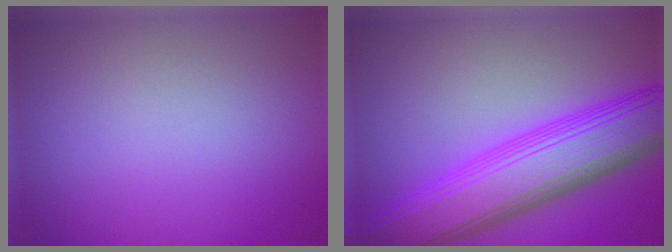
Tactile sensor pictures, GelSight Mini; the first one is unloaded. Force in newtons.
{"total": 9.2, "press": 9.2, "slide": 0.2}